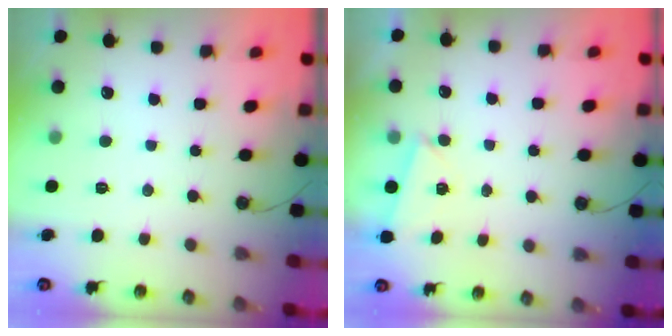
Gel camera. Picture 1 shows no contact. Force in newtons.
{"total": 2.5, "press": 2.1, "slide": 1.5}